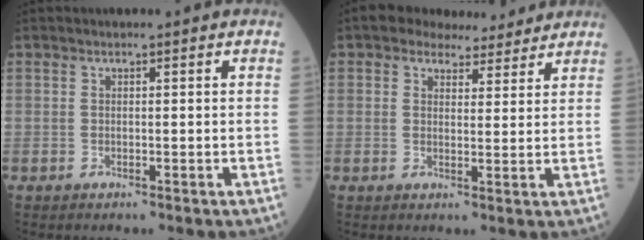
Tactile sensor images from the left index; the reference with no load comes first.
{"total": 6.8, "force": [5.9, 2.9, 1.7], "torque": [-0.014, 0.012, 0.076]}